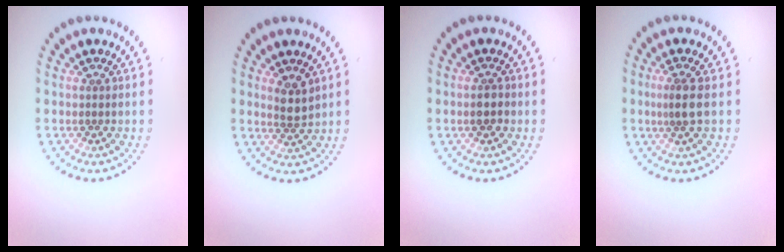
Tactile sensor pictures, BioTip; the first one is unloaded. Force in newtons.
{"total": 2.0, "press": 1.6, "slide": 1.1}
{"total": 1.5, "press": 1.4, "slide": 0.4}
{"total": 2.1, "press": 1.6, "slide": 1.3}